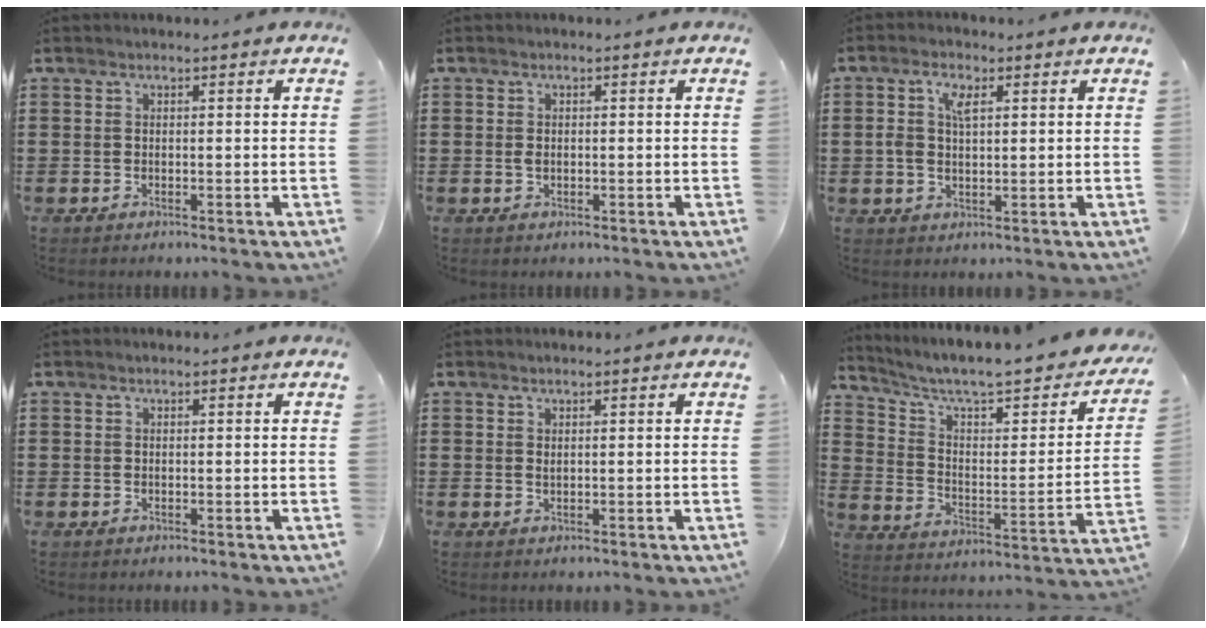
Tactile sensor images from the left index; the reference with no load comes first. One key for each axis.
{"total": 1.2, "fx": -0.1, "fy": 0.9, "fz": 0.9, "tx": -0.025, "ty": 0.000, "tz": -0.005}
{"total": 4.0, "fx": 1.2, "fy": 2.0, "fz": 3.3, "tx": -0.063, "ty": 0.010, "tz": 0.016}
{"total": 0.0}
{"total": 0.7, "fx": 0.3, "fy": 0.2, "fz": 0.5, "tx": -0.013, "ty": 0.000, "tz": 0.007}
{"total": 6.0, "fx": 4.7, "fy": 1.3, "fz": 3.6, "tx": -0.083, "ty": -0.042, "tz": 0.072}